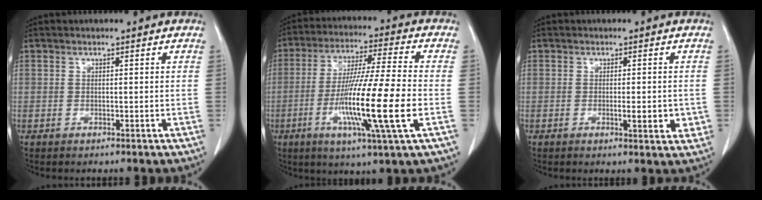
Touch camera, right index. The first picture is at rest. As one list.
[{"total": 16.2, "force": [-4.0, -0.7, 15.7], "torque": [-0.297, -0.020, -0.077]}, {"total": 3.8, "force": [-0.7, 1.0, 3.6], "torque": [-0.049, -0.003, -0.006]}]